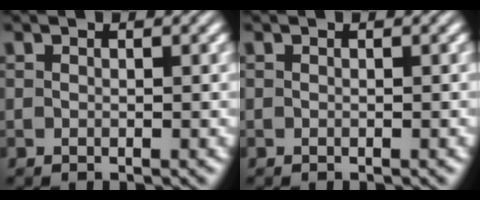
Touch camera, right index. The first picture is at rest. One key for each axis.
{"total": 0.0}